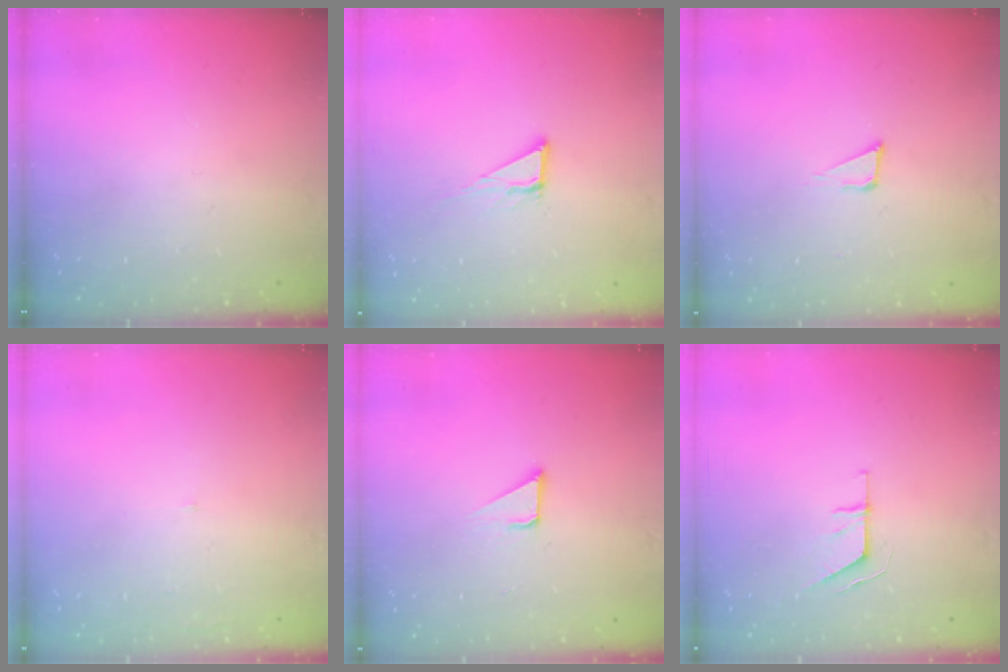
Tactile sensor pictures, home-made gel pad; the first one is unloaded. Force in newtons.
{"total": 5.6, "press": 5.6, "slide": 0.3}
{"total": 3.1, "press": 3.0, "slide": 0.9}
{"total": 2.0, "press": 2.0, "slide": 0.1}
{"total": 2.1, "press": 2.1, "slide": 0.0}
{"total": 4.5, "press": 4.5, "slide": 0.3}